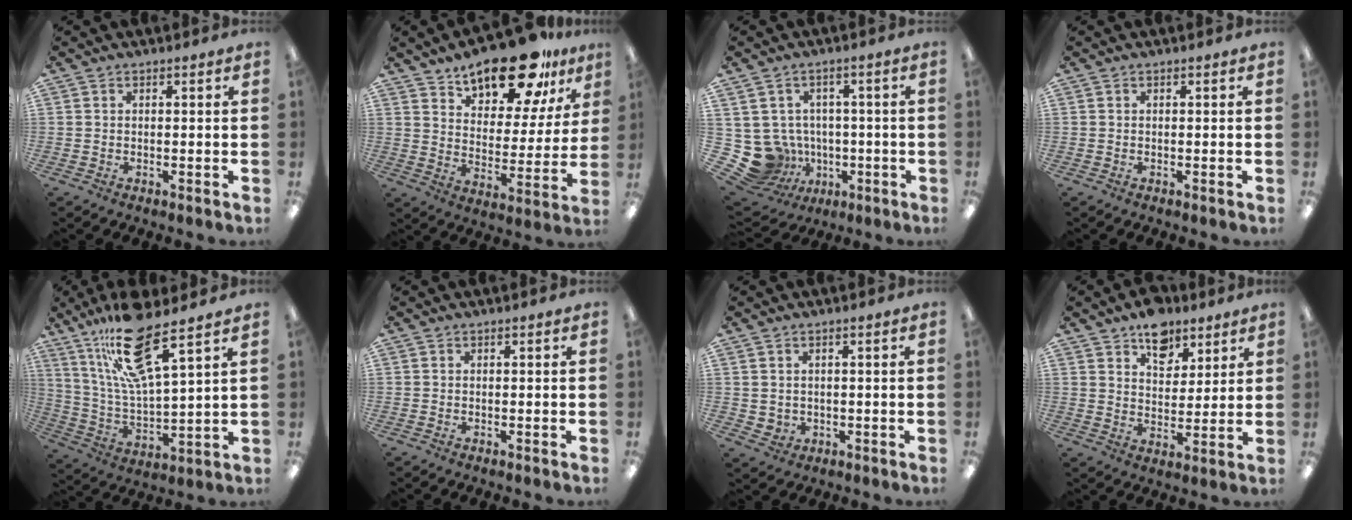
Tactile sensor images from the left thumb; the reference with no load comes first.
{"total": 18.1, "force": [13.8, 7.1, 9.2], "torque": [-0.140, -0.087, 0.235]}
{"total": 10.5, "force": [-1.9, 10.0, 2.8], "torque": [-0.098, 0.000, -0.021]}
{"total": 0.0}
{"total": 18.9, "force": [12.9, 4.4, 13.1], "torque": [-0.251, -0.053, 0.217]}
{"total": 0.0}
{"total": 1.8, "force": [0.9, 1.6, 0.3], "torque": [-0.010, -0.002, 0.018]}
{"total": 9.5, "force": [6.9, 5.7, 3.3], "torque": [-0.031, -0.041, 0.121]}